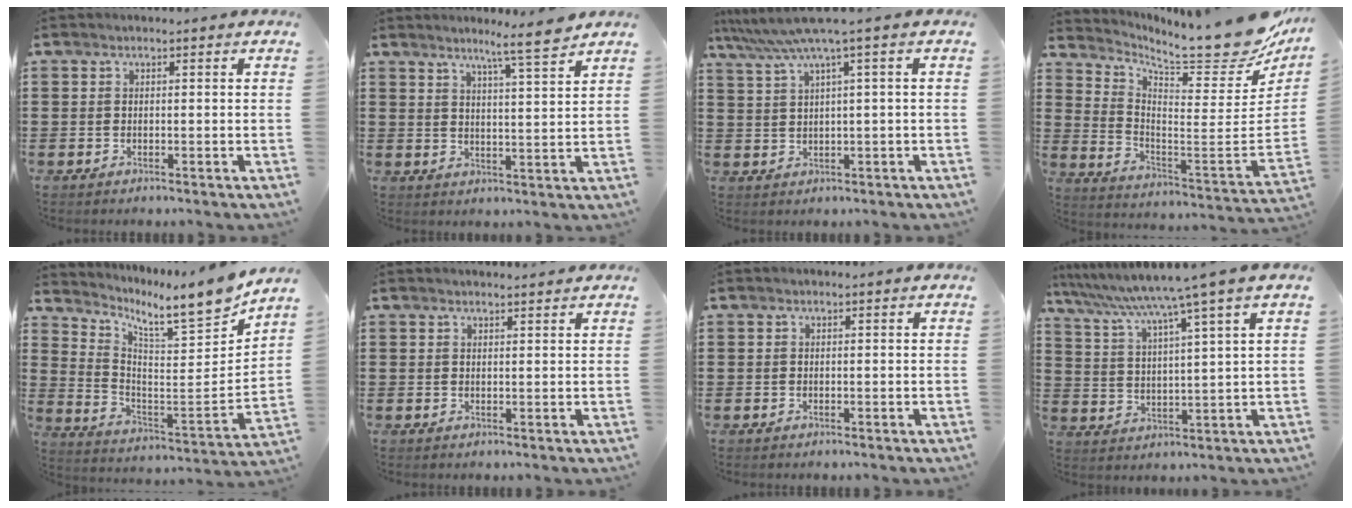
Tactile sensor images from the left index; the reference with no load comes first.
{"total": 6.4, "force": [5.3, -0.6, 3.6], "torque": [-0.067, -0.024, 0.086]}
{"total": 4.9, "force": [2.3, -0.7, 4.3], "torque": [-0.097, -0.018, 0.034]}
{"total": 11.0, "force": [9.5, 1.3, 5.5], "torque": [-0.104, -0.091, 0.154]}
{"total": 8.7, "force": [7.9, 0.7, 3.5], "torque": [-0.075, -0.084, 0.121]}
{"total": 1.3, "force": [1.3, 0.0, 0.3], "torque": [-0.007, -0.002, 0.025]}
{"total": 0.0}
{"total": 7.0, "force": [5.4, -1.5, 4.2], "torque": [-0.103, -0.039, 0.083]}